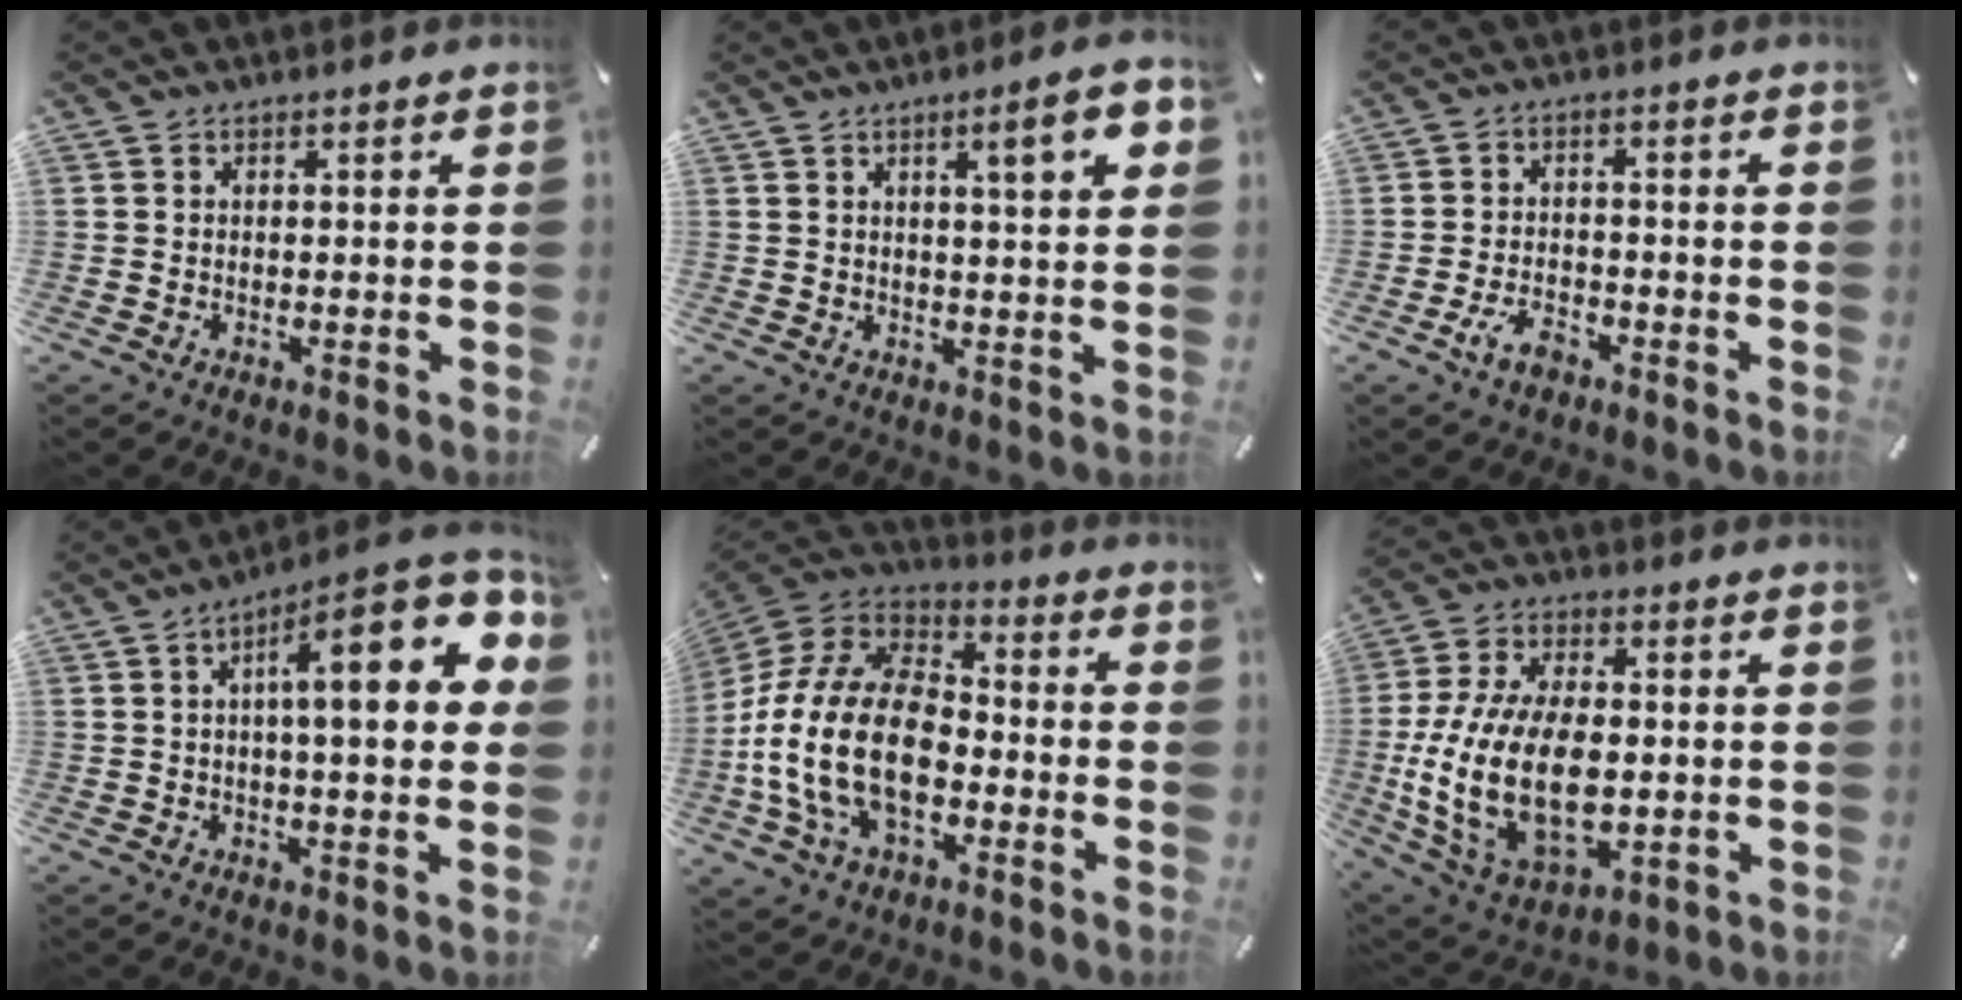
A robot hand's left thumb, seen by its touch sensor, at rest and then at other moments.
{"total": 9.1, "force": [3.9, 1.6, 8.1], "torque": [-0.119, -0.008, 0.056]}
{"total": 5.5, "force": [-3.2, 3.1, 3.2], "torque": [-0.068, 0.016, -0.062]}
{"total": 19.4, "force": [5.6, 5.6, 17.7], "torque": [-0.249, -0.022, 0.074]}
{"total": 21.6, "force": [-6.4, 13.8, 15.4], "torque": [-0.329, 0.038, -0.109]}
{"total": 21.1, "force": [-2.7, 13.2, 16.2], "torque": [-0.353, -0.003, -0.039]}